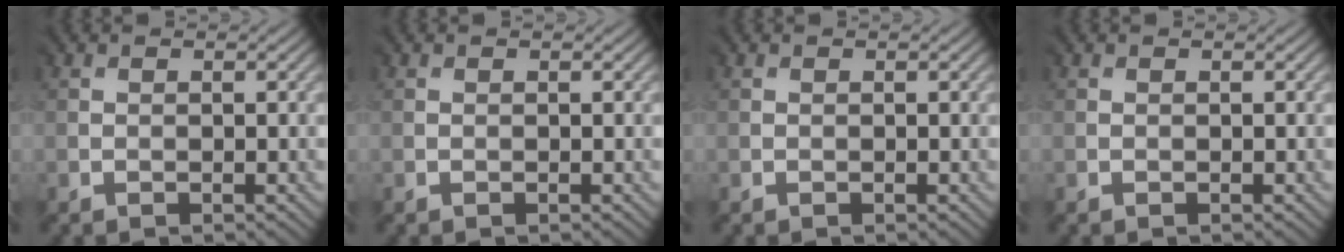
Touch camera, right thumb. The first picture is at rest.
{"total": 0.0}
{"total": 0.0}
{"total": 0.0}